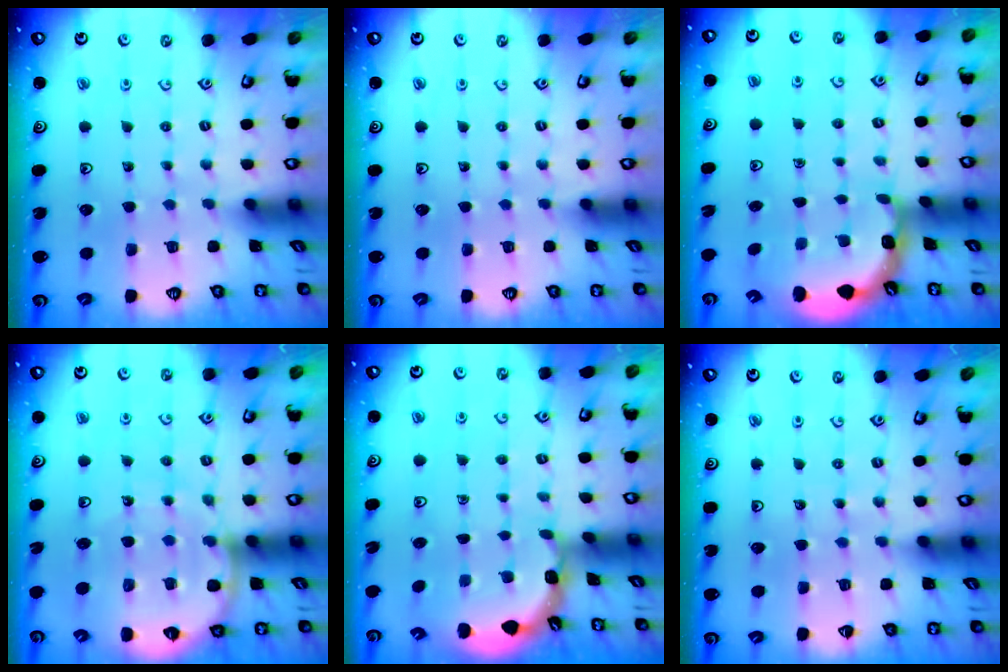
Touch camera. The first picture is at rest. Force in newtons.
{"total": 0.0}
{"total": 2.7, "press": 2.7, "slide": 0.6}
{"total": 11.0, "press": 10.8, "slide": 2.3}
{"total": 2.3, "press": 2.3, "slide": 0.1}
{"total": 3.1, "press": 3.1, "slide": 0.3}